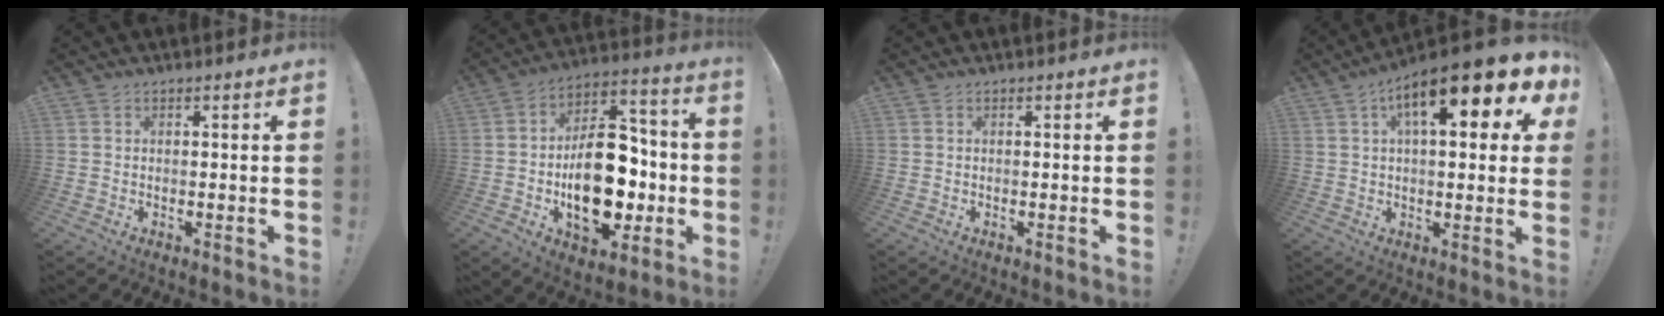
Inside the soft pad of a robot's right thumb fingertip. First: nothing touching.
{"total": 22.5, "force": [-4.6, 14.0, 17.1], "torque": [-0.258, 0.030, -0.058]}
{"total": 0.0}
{"total": 15.9, "force": [6.5, 5.0, 13.6], "torque": [-0.198, -0.026, 0.094]}